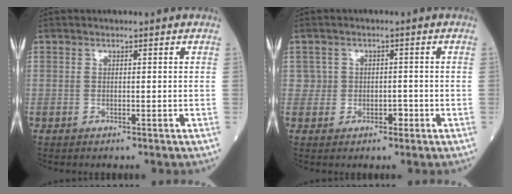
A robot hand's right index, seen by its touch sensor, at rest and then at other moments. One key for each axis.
{"total": 2.4, "fx": -0.4, "fy": 2.3, "fz": 0.6, "tx": 0.003, "ty": 0.008, "tz": -0.006}